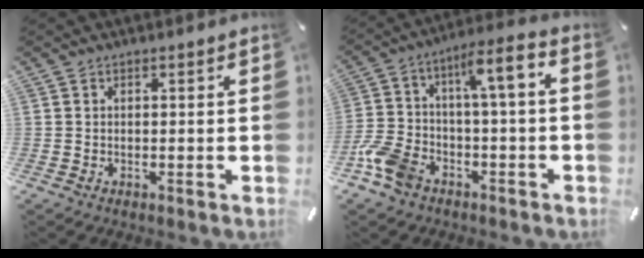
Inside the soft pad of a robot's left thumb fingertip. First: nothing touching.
{"total": 11.4, "force": [-3.2, 5.4, 9.5], "torque": [-0.185, 0.017, -0.064]}